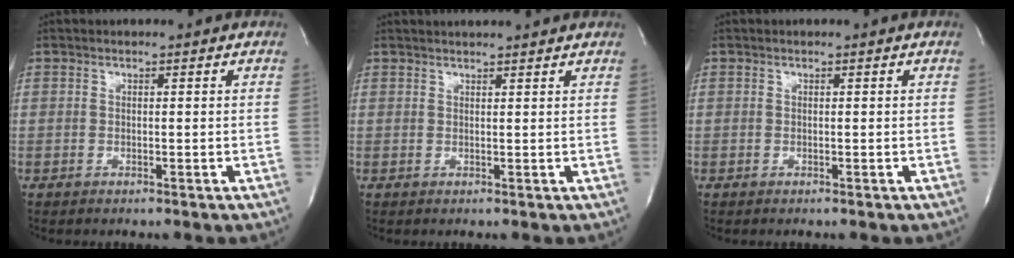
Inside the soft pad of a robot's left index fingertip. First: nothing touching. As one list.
[{"total": 6.4, "force": [6.0, 0.3, 2.1], "torque": [-0.033, 0.027, 0.070]}, {"total": 0.0}]